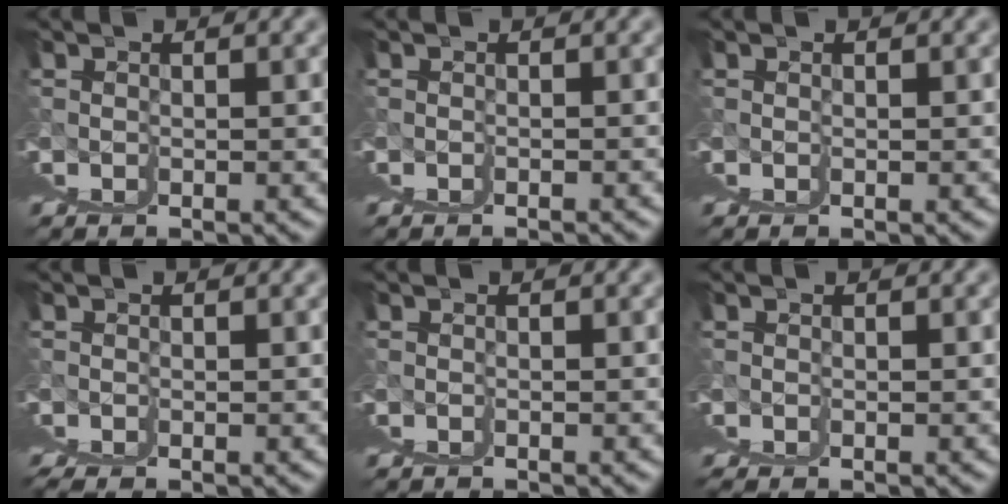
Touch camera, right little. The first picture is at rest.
{"total": 1.3, "force": [-0.5, -1.0, -0.7], "torque": [0.010, 0.008, -0.010]}
{"total": 0.0}
{"total": 1.0, "force": [-0.2, 0.5, 0.8], "torque": [-0.015, 0.002, -0.003]}
{"total": 1.0, "force": [-0.1, -0.9, -0.5], "torque": [0.012, 0.003, -0.002]}
{"total": 0.0}